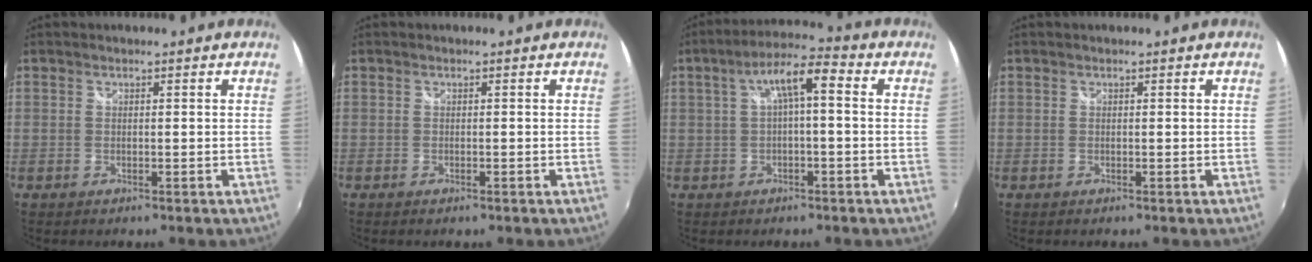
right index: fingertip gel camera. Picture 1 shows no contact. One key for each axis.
{"total": 0.6, "fx": -0.5, "fy": 0.3, "fz": 0.3, "tx": -0.006, "ty": -0.004, "tz": -0.010}
{"total": 7.3, "fx": 0.8, "fy": 1.8, "fz": 7.0, "tx": -0.133, "ty": 0.022, "tz": 0.017}
{"total": 0.0}